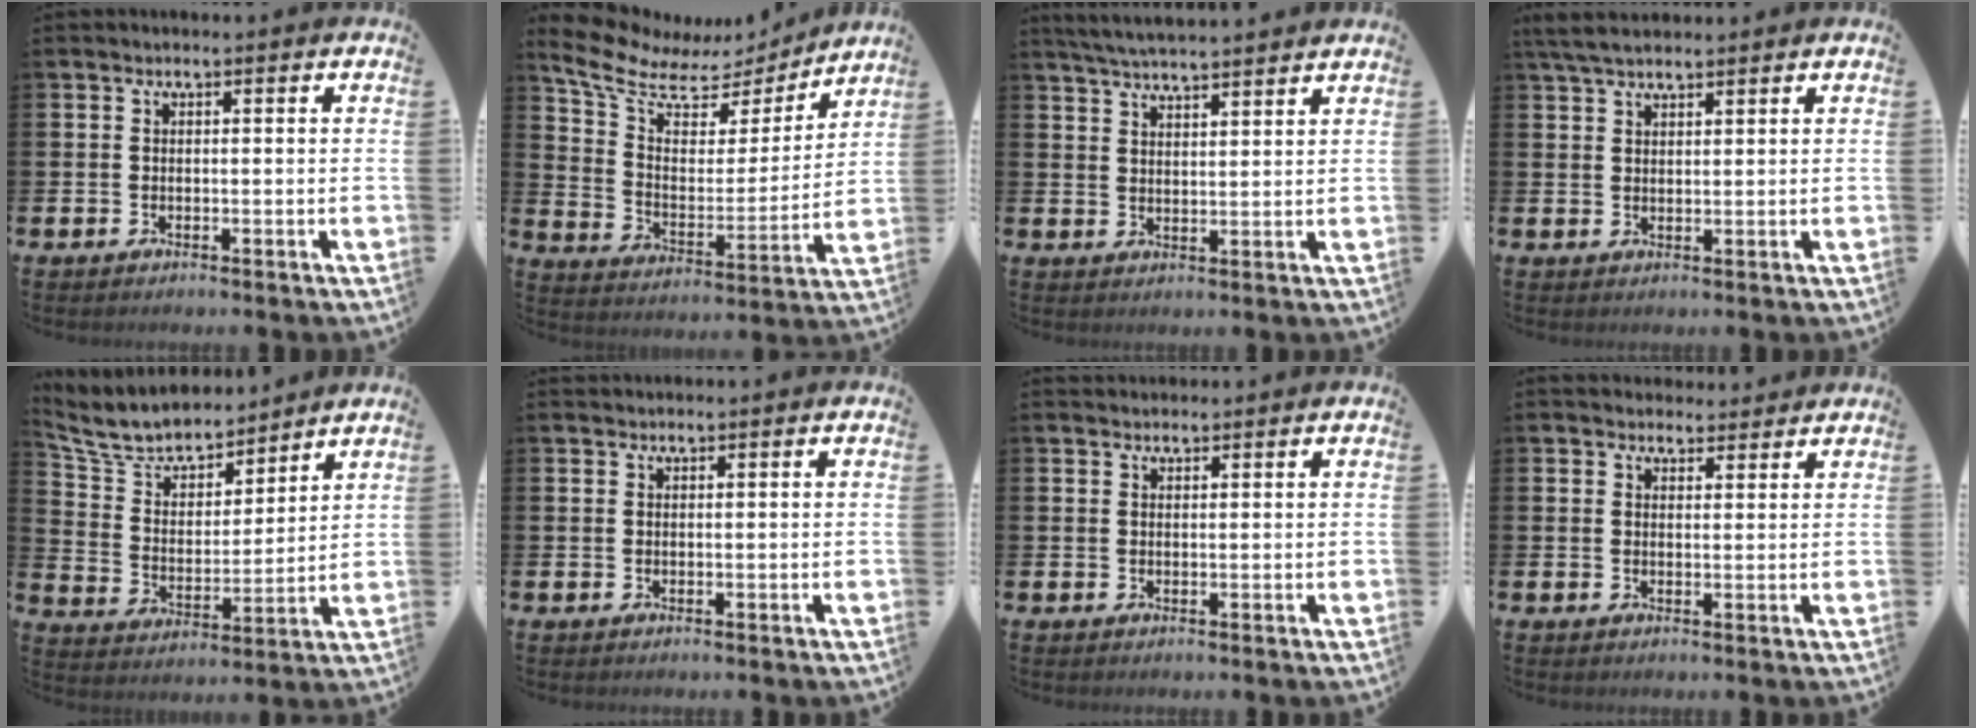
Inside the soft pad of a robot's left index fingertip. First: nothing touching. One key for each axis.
{"total": 9.0, "fx": 7.3, "fy": 4.3, "fz": 3.0, "tx": -0.101, "ty": -0.047, "tz": 0.125}
{"total": 4.5, "fx": 4.4, "fy": -0.1, "fz": 0.7, "tx": -0.021, "ty": -0.023, "tz": 0.079}
{"total": 3.8, "fx": 3.4, "fy": 1.0, "fz": 1.5, "tx": -0.029, "ty": -0.008, "tz": 0.061}
{"total": 7.9, "fx": 7.3, "fy": 2.4, "fz": 1.6, "tx": -0.072, "ty": -0.051, "tz": 0.128}
{"total": 0.7, "fx": 0.7, "fy": 0.1, "fz": -0.2, "tx": 0.017, "ty": -0.006, "tz": 0.010}
{"total": 1.3, "fx": 1.3, "fy": 0.4, "fz": -0.1, "tx": 0.015, "ty": -0.002, "tz": 0.021}
{"total": 3.0, "fx": 2.8, "fy": 1.0, "fz": -0.3, "tx": 0.014, "ty": -0.015, "tz": 0.049}